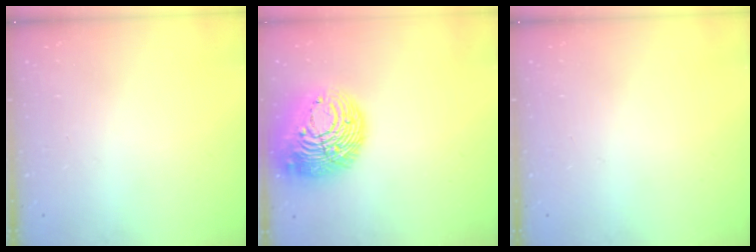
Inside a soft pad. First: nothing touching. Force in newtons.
{"total": 19.4, "press": 19.3, "slide": 2.1}
{"total": 0.0}